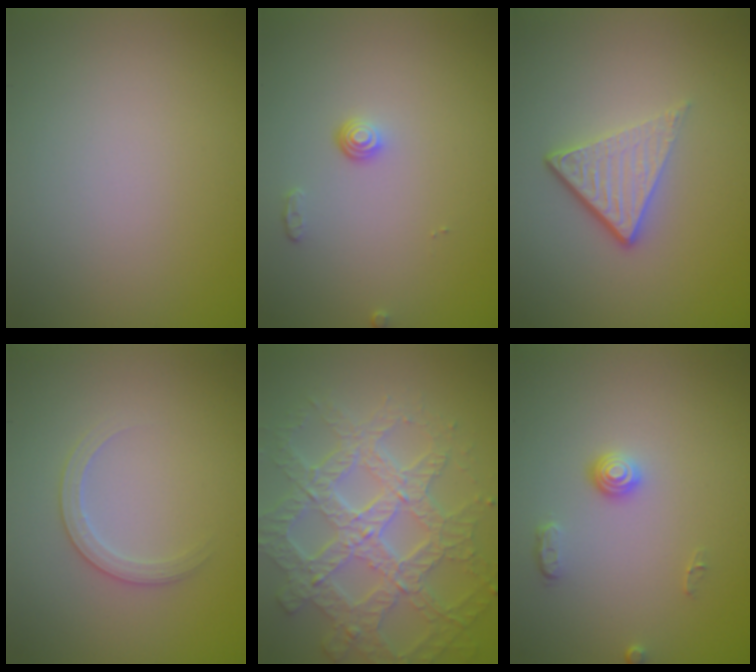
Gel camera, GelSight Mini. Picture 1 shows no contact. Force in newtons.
{"total": 1.1, "press": 0.8, "slide": 0.8}
{"total": 4.2, "press": 2.6, "slide": 3.3}
{"total": 1.9, "press": 1.9, "slide": 0.2}
{"total": 7.7, "press": 5.8, "slide": 5.0}
{"total": 1.4, "press": 1.0, "slide": 1.0}